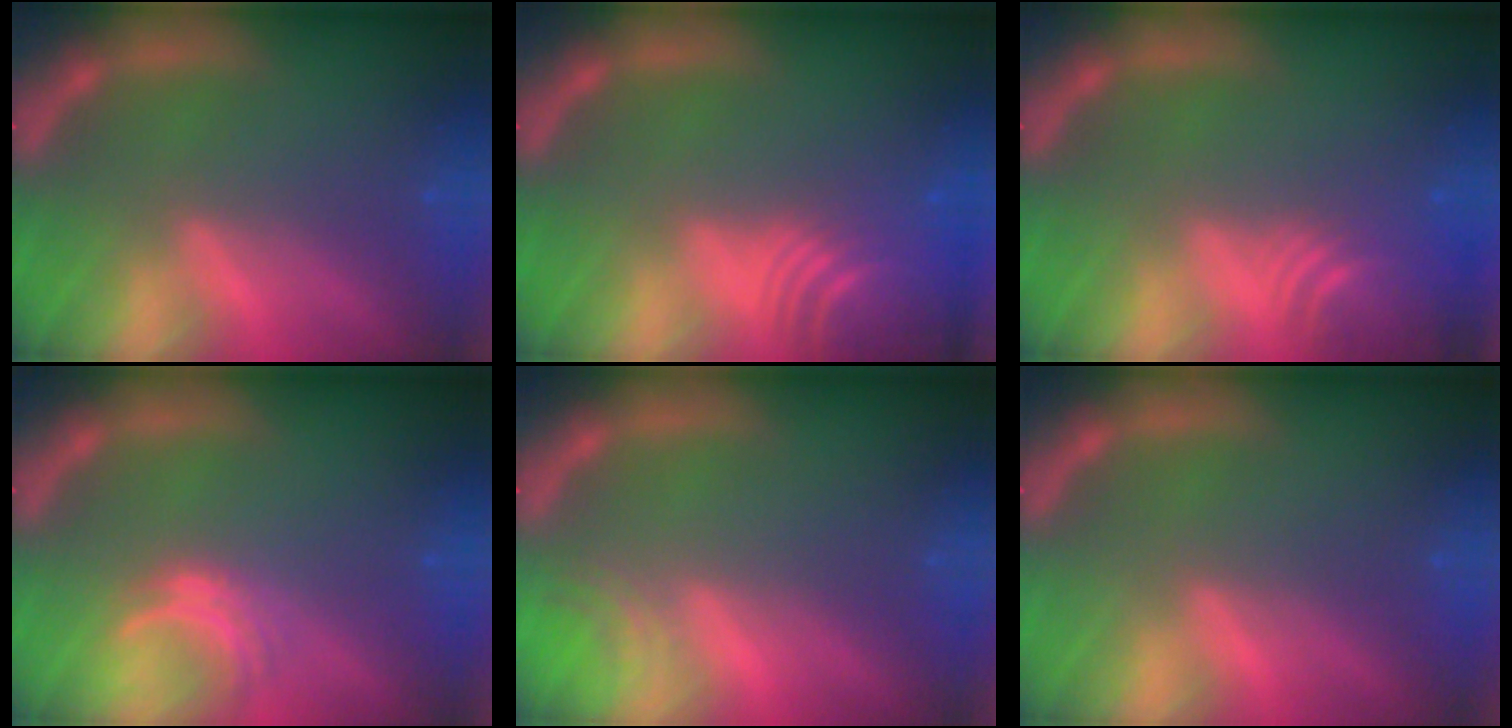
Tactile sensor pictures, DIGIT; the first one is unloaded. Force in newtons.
{"total": 9.1}
{"total": 5.1}
{"total": 2.5}
{"total": 1.5}
{"total": 0.0}